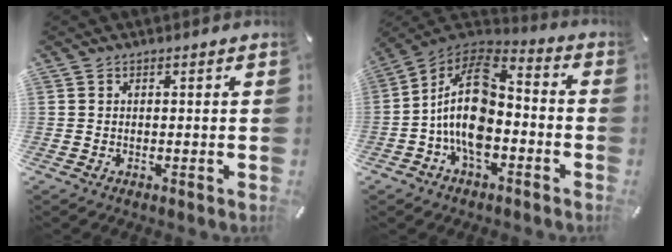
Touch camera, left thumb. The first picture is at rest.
{"total": 15.7, "force": [-3.8, 9.7, 11.7], "torque": [-0.244, 0.013, -0.073]}